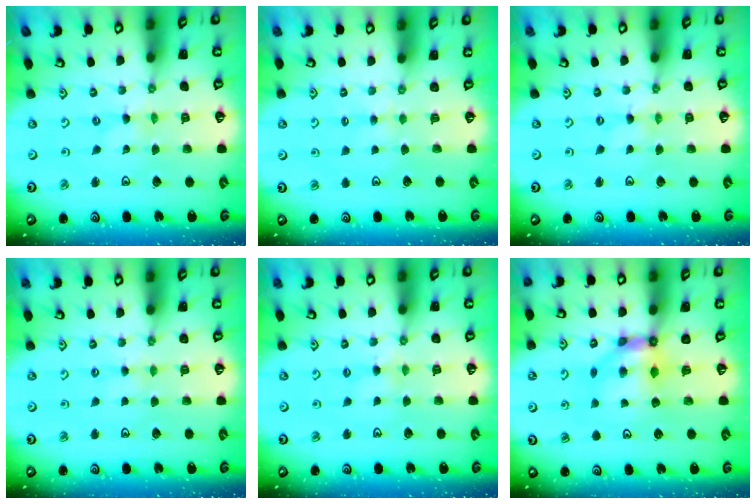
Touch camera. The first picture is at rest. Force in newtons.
{"total": 2.7, "press": 2.7, "slide": 0.6}
{"total": 0.0}
{"total": 1.9, "press": 1.9, "slide": 0.2}
{"total": 2.8, "press": 2.8, "slide": 0.4}
{"total": 7.3, "press": 7.3, "slide": 0.4}